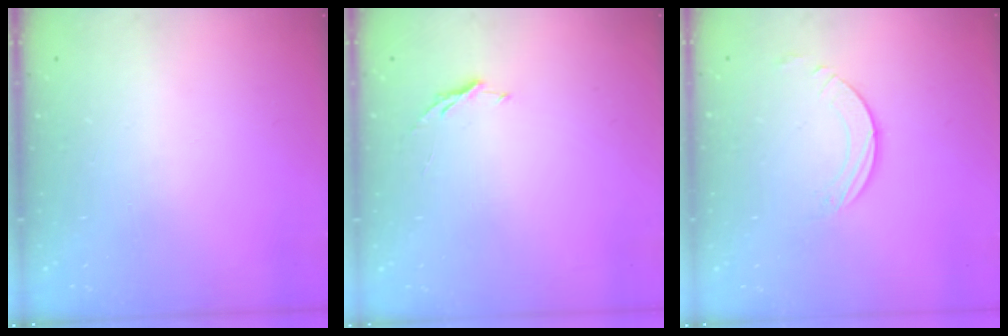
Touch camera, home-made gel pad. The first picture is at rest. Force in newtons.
{"total": 3.2, "press": 3.2, "slide": 0.3}
{"total": 1.9, "press": 1.9, "slide": 0.1}